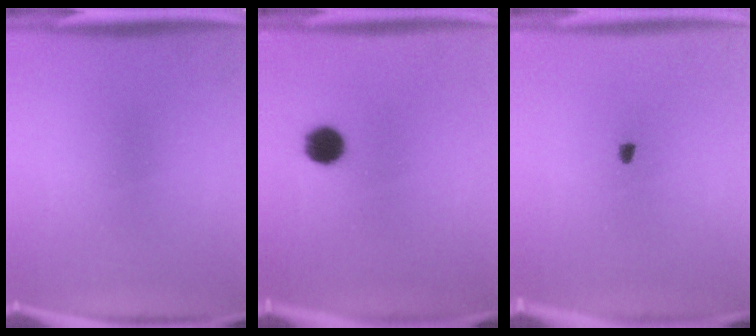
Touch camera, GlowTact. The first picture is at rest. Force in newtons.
{"total": 6.5}
{"total": 1.0}